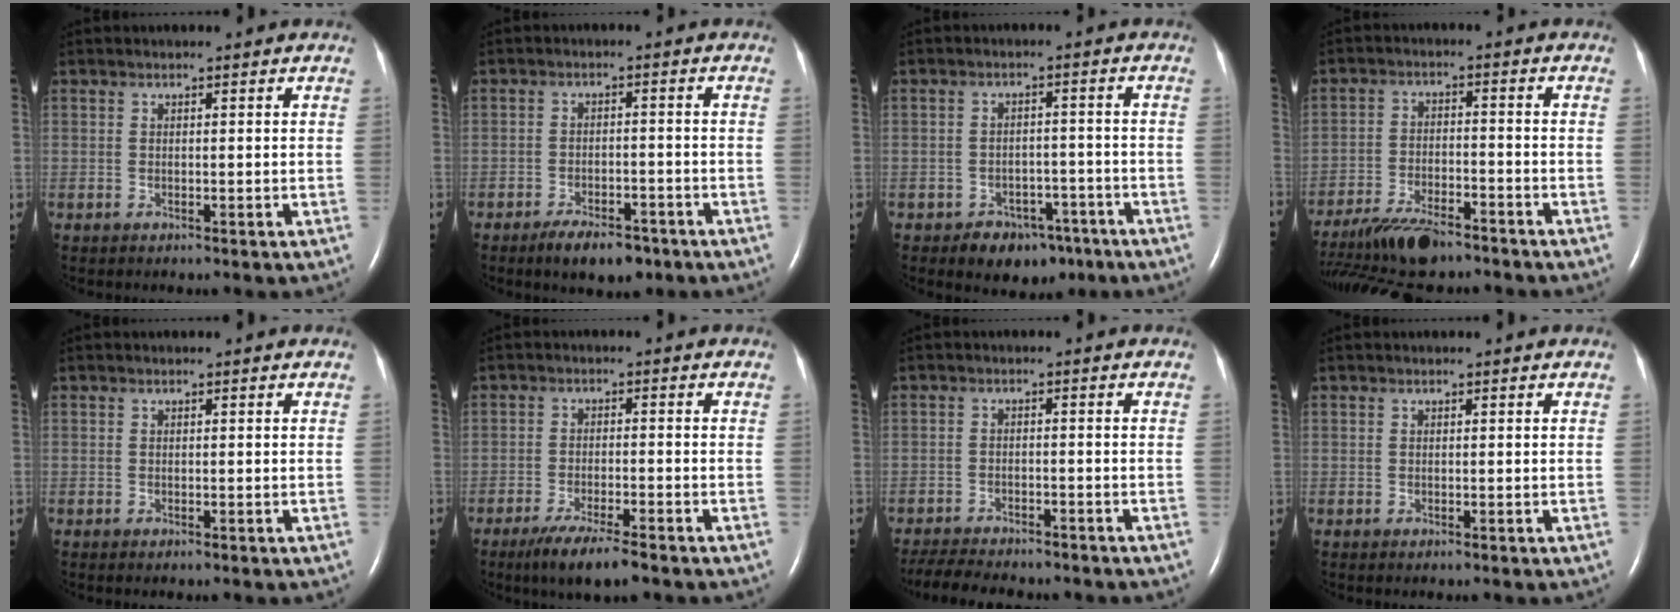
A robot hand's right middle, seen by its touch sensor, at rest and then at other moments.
{"total": 6.0, "force": [-4.4, 2.4, 3.3], "torque": [-0.055, -0.001, -0.067]}
{"total": 6.5, "force": [-4.4, 4.4, 2.0], "torque": [-0.020, 0.015, -0.056]}
{"total": 12.6, "force": [-10.4, 3.2, 6.3], "torque": [-0.119, -0.017, -0.176]}
{"total": 0.0}
{"total": 7.0, "force": [-5.1, 0.7, 4.8], "torque": [-0.084, -0.017, -0.087]}
{"total": 13.6, "force": [-12.1, 2.5, 5.8], "torque": [-0.108, -0.020, -0.169]}
{"total": 0.0}